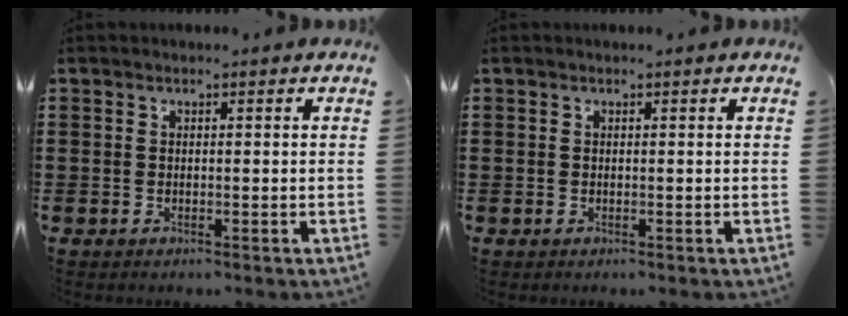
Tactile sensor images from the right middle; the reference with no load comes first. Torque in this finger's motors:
{"motor_torque": [0.02, -0.10, -0.01, -0.01]}